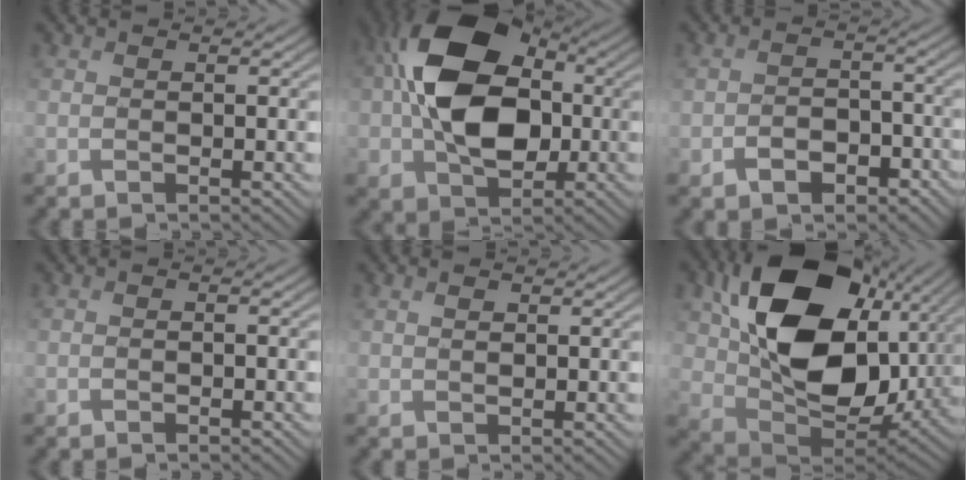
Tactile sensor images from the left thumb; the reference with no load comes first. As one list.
[{"total": 14.7, "force": [0.6, 10.4, 10.4], "torque": [-0.186, 0.011, 0.005]}, {"total": 4.3, "force": [-2.5, 2.7, 2.2], "torque": [-0.038, -0.002, -0.048]}, {"total": 0.8, "force": [-0.3, 0.4, 0.7], "torque": [-0.010, 0.002, -0.004]}, {"total": 1.5, "force": [0.7, 0.9, 0.9], "torque": [-0.020, 0.001, 0.016]}, {"total": 18.5, "force": [5.6, 12.8, 12.1], "torque": [-0.244, -0.016, 0.117]}]